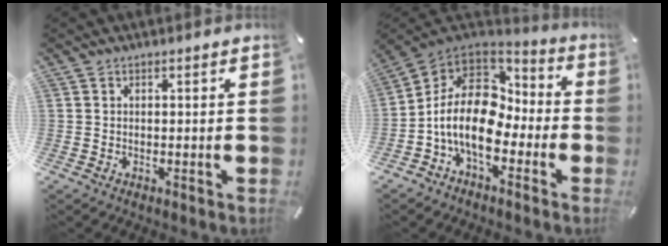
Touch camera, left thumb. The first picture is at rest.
{"total": 16.0, "force": [-4.3, 10.5, 11.3], "torque": [-0.241, 0.017, -0.074]}